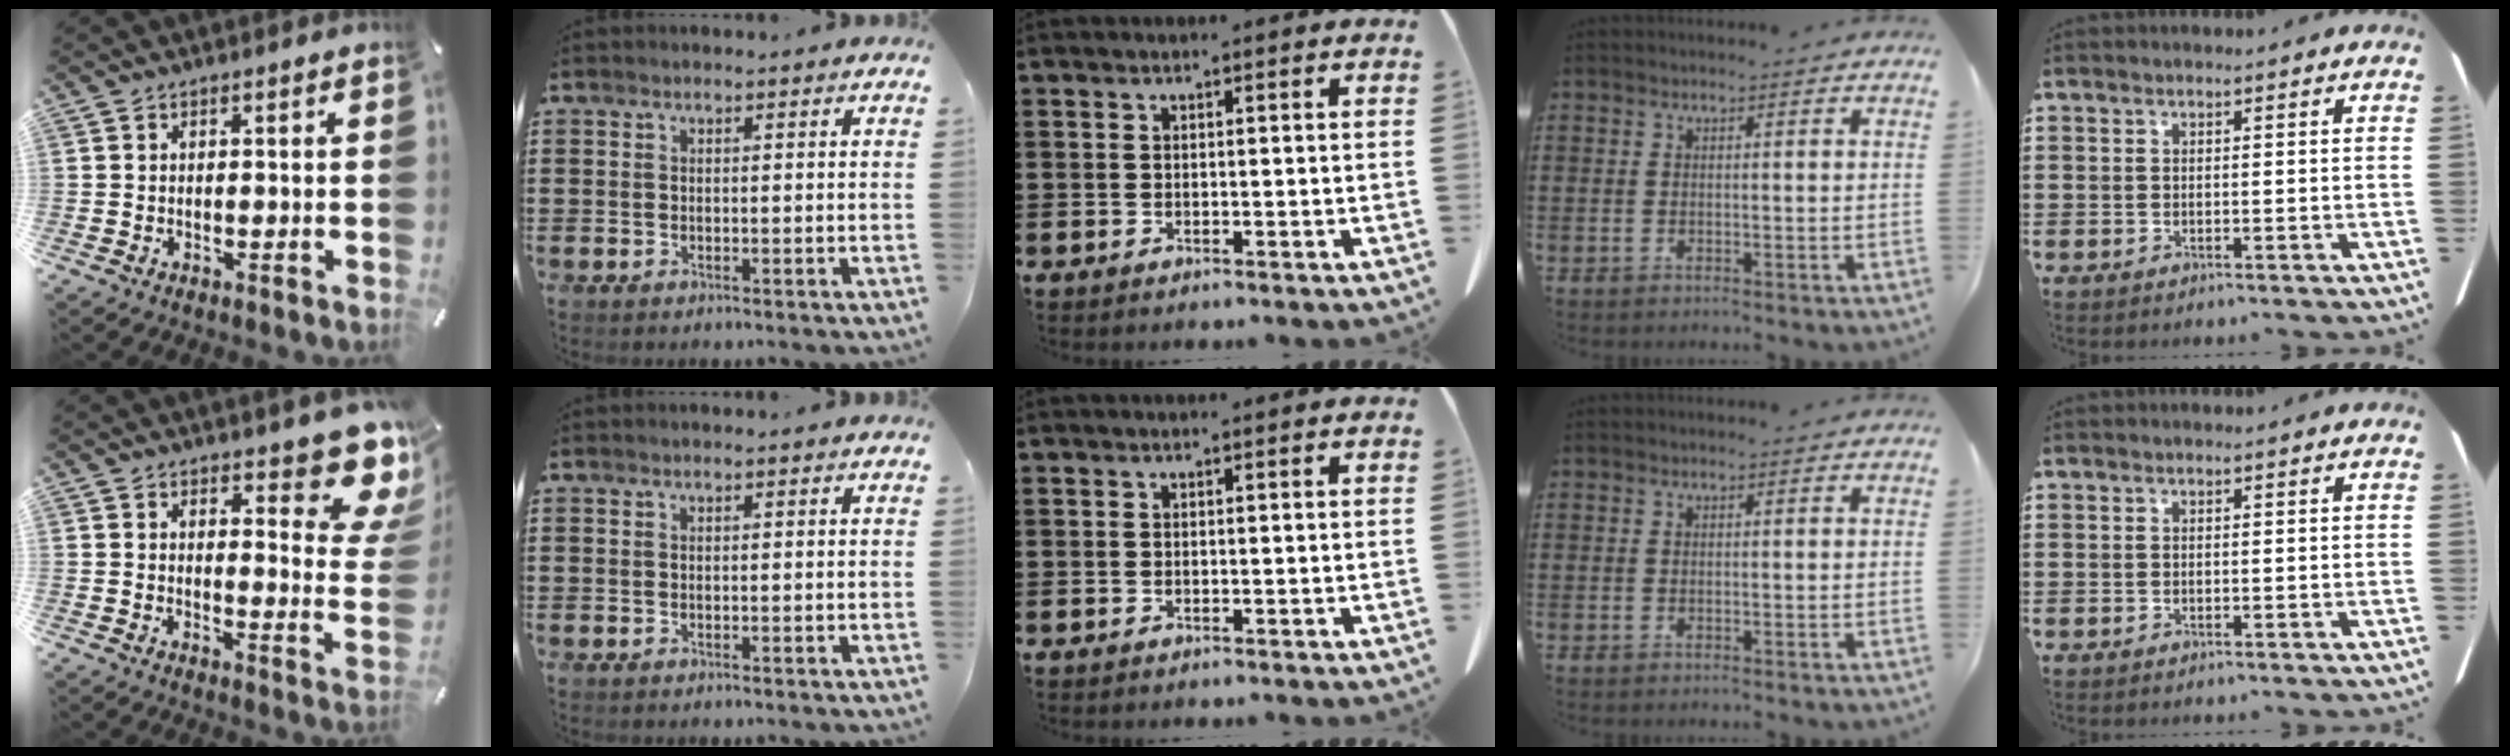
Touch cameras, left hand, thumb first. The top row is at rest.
{"thumb": {"total": 12.6, "force": [8.7, 4.6, 7.8], "torque": [-0.080, -0.079, 0.149]}}